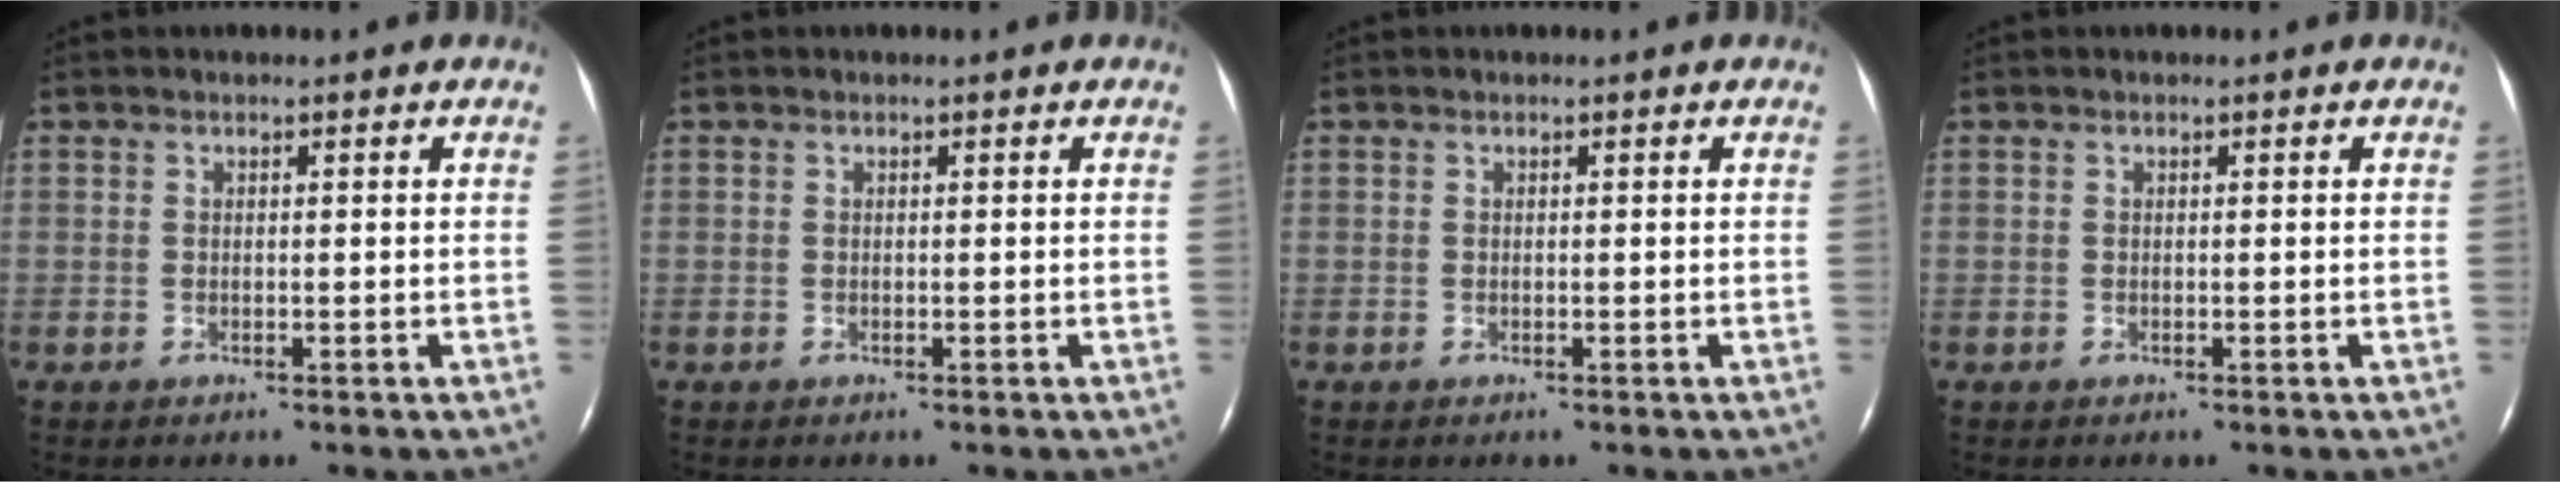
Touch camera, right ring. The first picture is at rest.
{"total": 0.0}
{"total": 0.0}
{"total": 0.0}